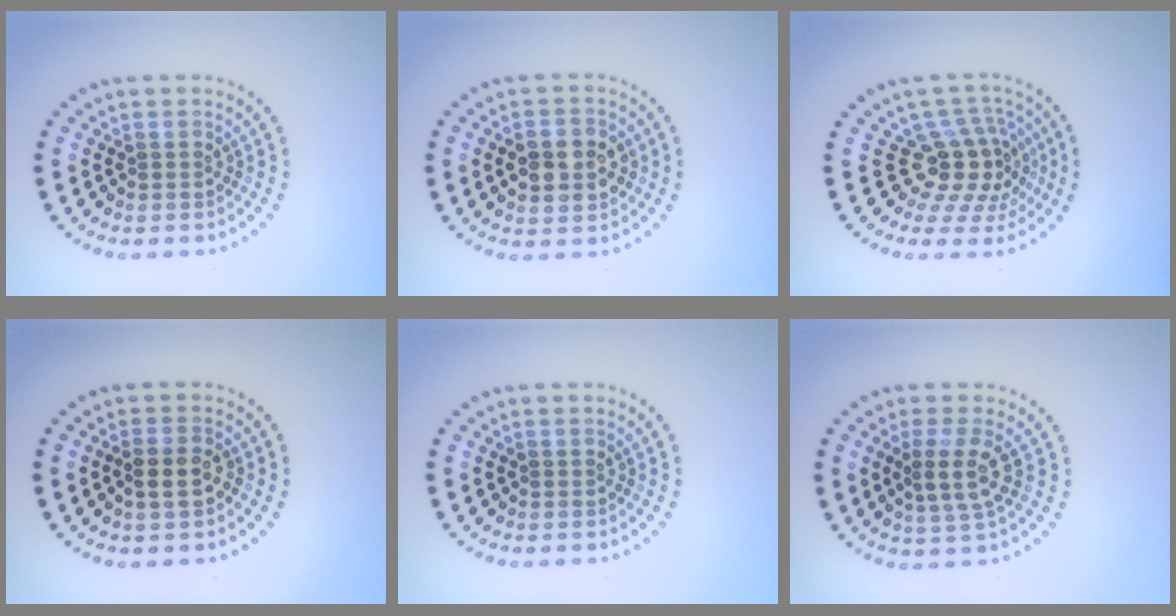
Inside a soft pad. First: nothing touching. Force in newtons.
{"total": 4.4, "press": 4.3, "slide": 0.5}
{"total": 4.5, "press": 3.4, "slide": 2.9}
{"total": 2.5, "press": 2.4, "slide": 0.6}
{"total": 0.0}
{"total": 2.8, "press": 2.6, "slide": 1.2}